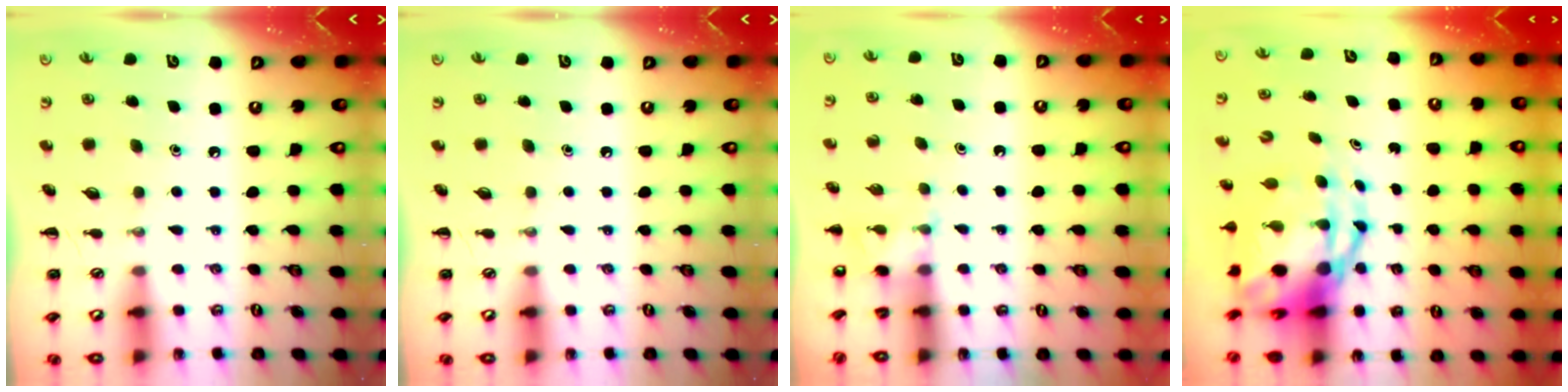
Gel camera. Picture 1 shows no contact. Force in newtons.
{"total": 0.0}
{"total": 3.9, "press": 3.7, "slide": 1.2}
{"total": 9.1, "press": 8.8, "slide": 2.6}